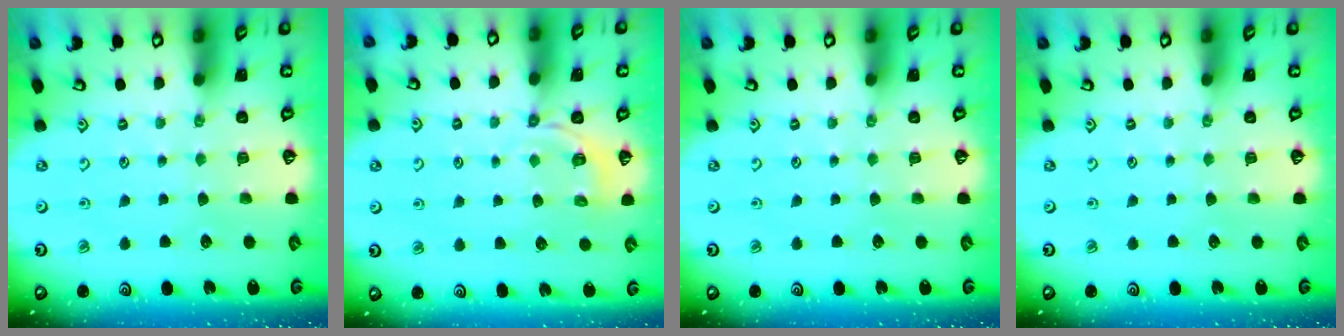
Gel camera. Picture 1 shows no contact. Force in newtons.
{"total": 2.8, "press": 2.1, "slide": 1.8}
{"total": 0.0}
{"total": 0.0}